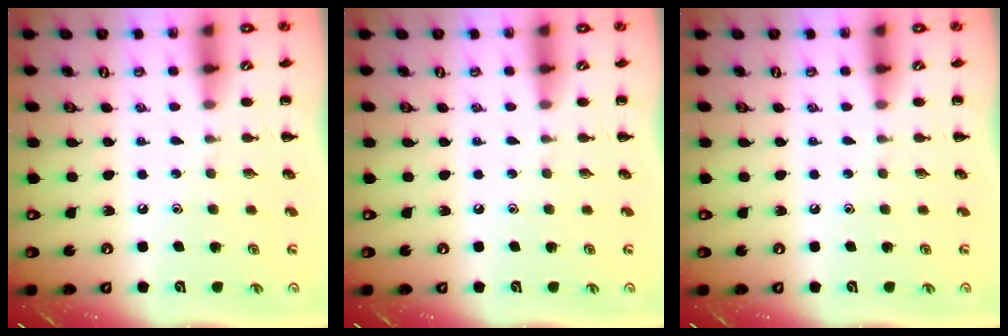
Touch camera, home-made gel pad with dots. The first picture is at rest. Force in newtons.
{"total": 0.0}
{"total": 0.0}